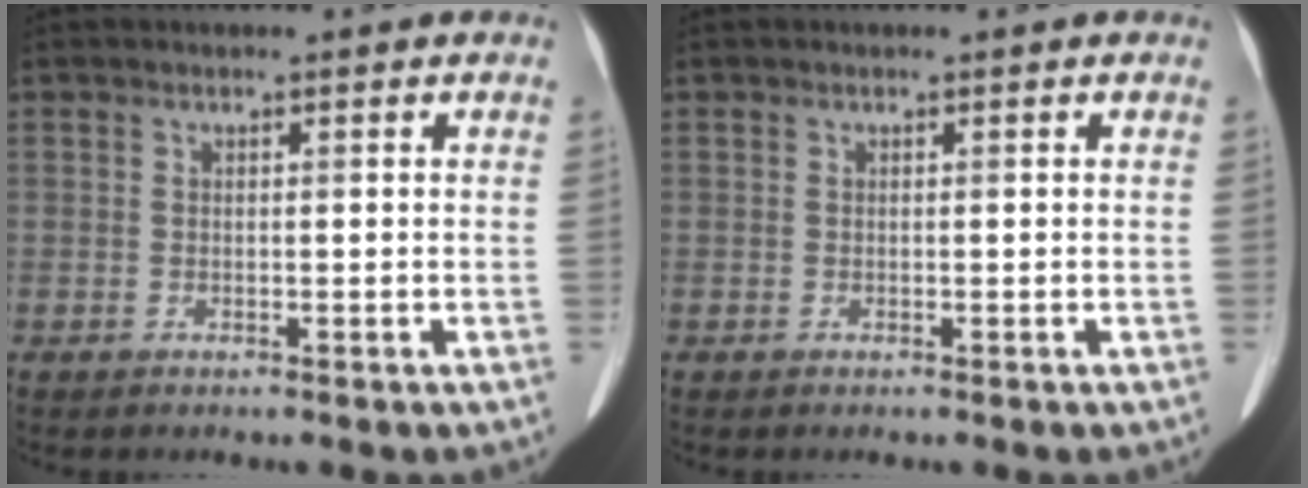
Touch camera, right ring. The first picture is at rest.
{"total": 0.0}